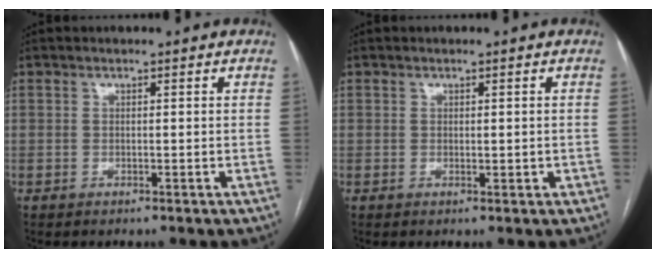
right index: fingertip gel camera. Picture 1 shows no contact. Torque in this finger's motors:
{"motor_torque": [-0.03, 0.16, -0.03, 0.01]}